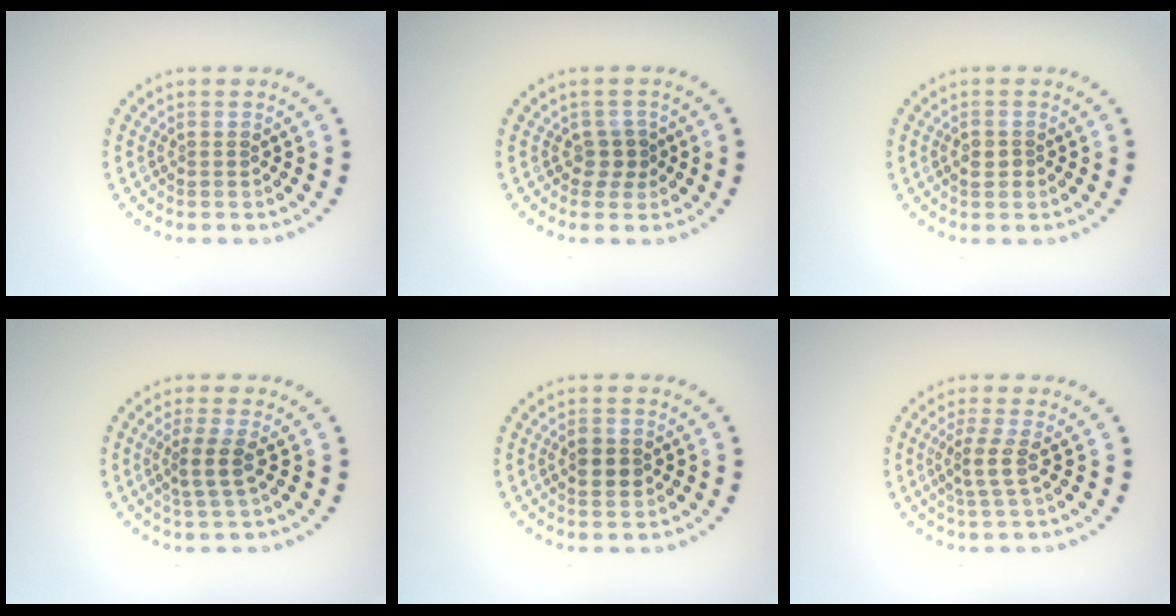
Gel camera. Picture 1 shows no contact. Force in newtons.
{"total": 1.8, "press": 1.4, "slide": 1.1}
{"total": 1.2, "press": 1.1, "slide": 0.4}
{"total": 2.3, "press": 1.9, "slide": 1.4}
{"total": 2.3, "press": 2.3, "slide": 0.1}
{"total": 2.1, "press": 1.6, "slide": 1.3}